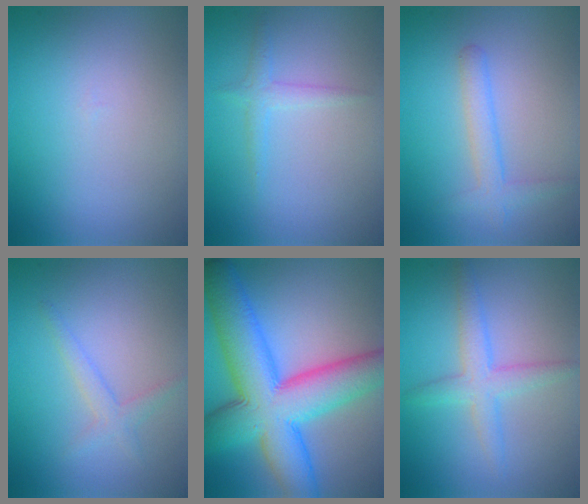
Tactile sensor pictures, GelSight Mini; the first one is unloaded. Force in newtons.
{"total": 1.3, "press": 1.3, "slide": 0.0}
{"total": 2.1, "press": 2.1, "slide": 0.1}
{"total": 1.6, "press": 1.6, "slide": 0.1}
{"total": 12.3, "press": 12.3, "slide": 0.4}
{"total": 2.9, "press": 2.9, "slide": 0.0}